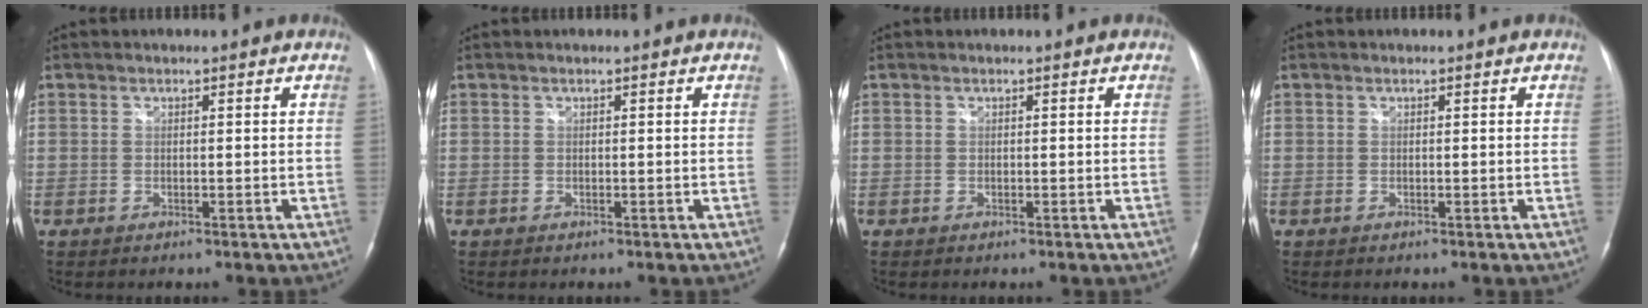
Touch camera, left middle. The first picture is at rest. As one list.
[{"total": 0.0}, {"total": 0.0}, {"total": 0.0}]